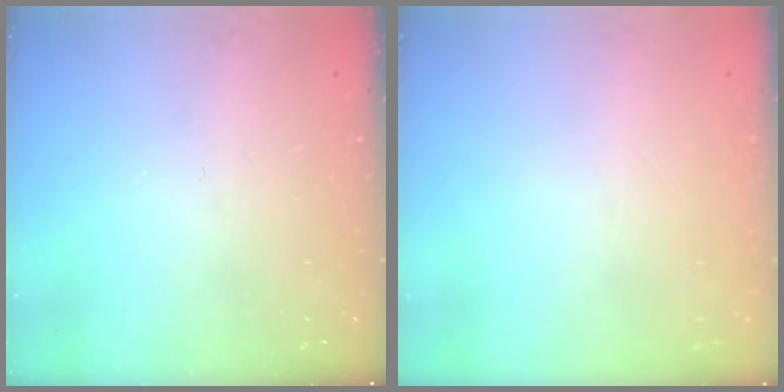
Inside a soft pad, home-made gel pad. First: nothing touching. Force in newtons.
{"total": 1.6, "press": 1.6, "slide": 0.1}